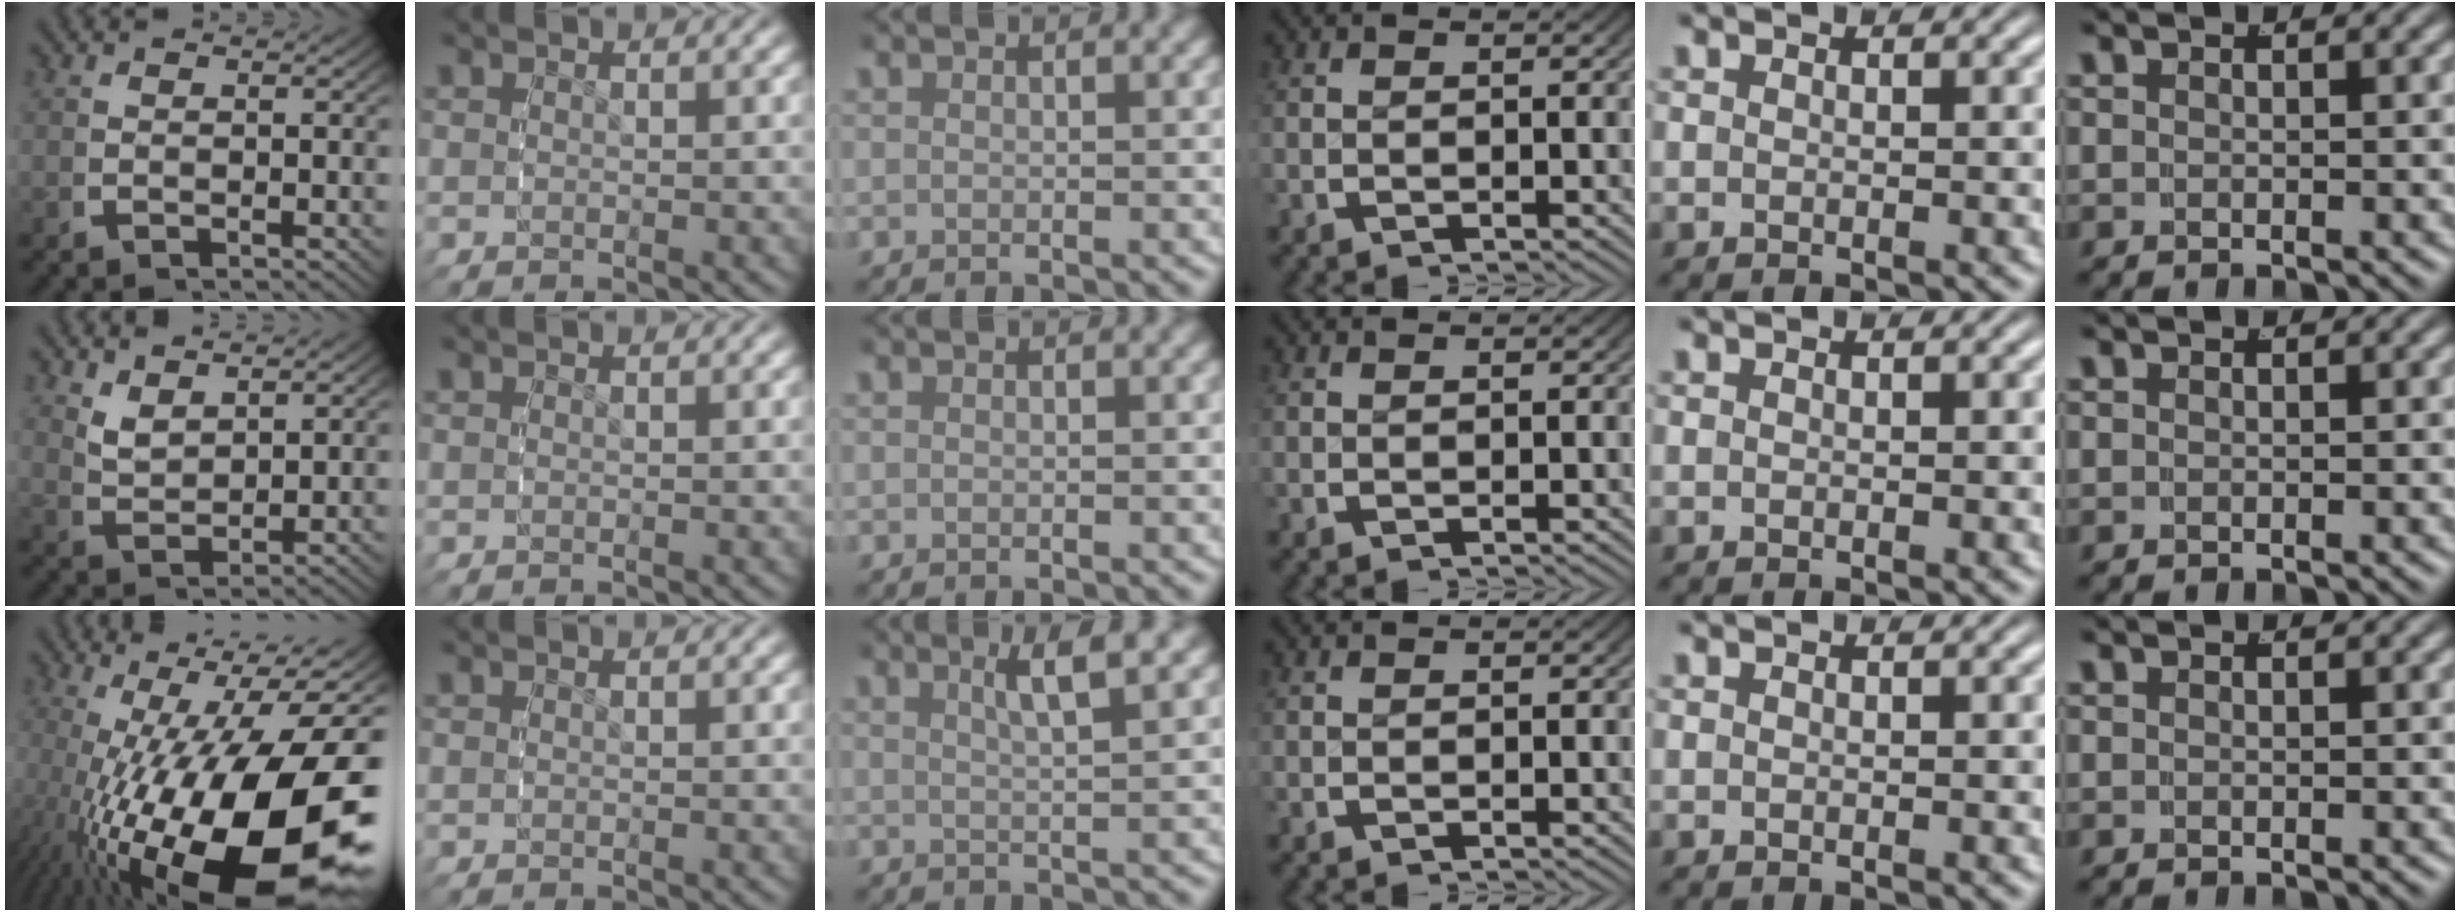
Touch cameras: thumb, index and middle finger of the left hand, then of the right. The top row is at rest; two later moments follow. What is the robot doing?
{"motion": "grasp_and_lifting", "object": "dispenser bottle"}